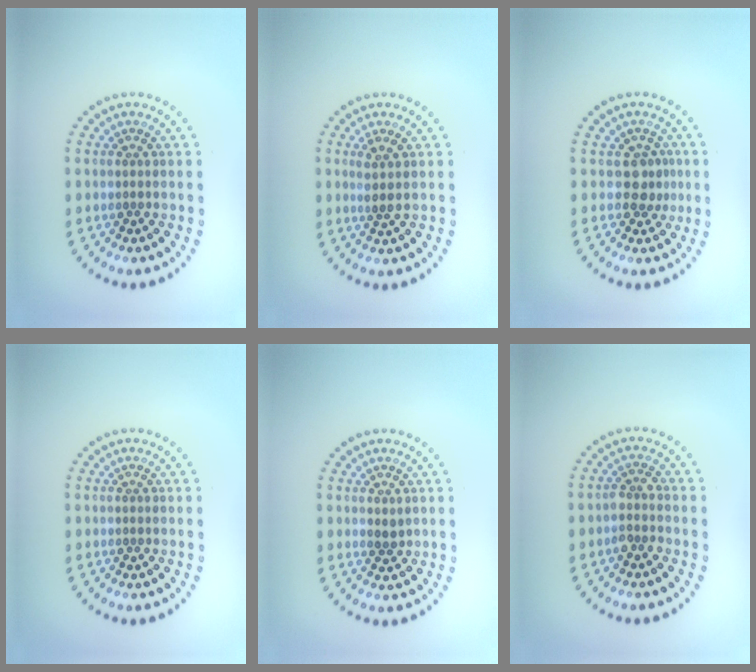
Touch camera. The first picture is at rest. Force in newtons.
{"total": 1.6, "press": 1.2, "slide": 1.0}
{"total": 2.0, "press": 1.7, "slide": 1.1}
{"total": 0.0}
{"total": 1.0, "press": 0.9, "slide": 0.3}
{"total": 1.8, "press": 1.5, "slide": 1.0}